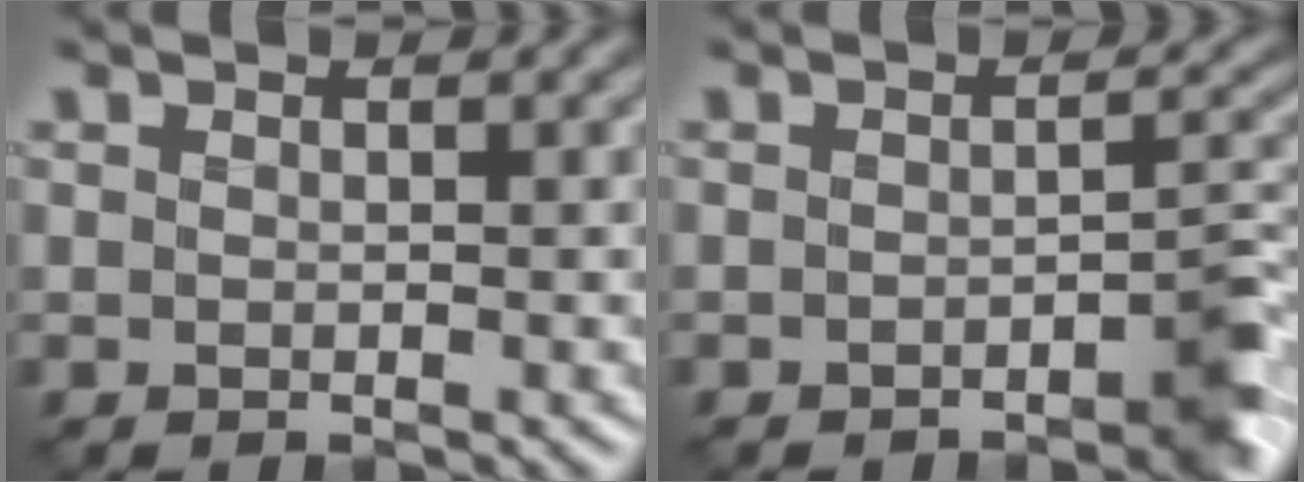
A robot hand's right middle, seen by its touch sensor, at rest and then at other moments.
{"total": 4.0, "force": [-2.5, 1.3, 2.9], "torque": [-0.029, 0.000, -0.041]}